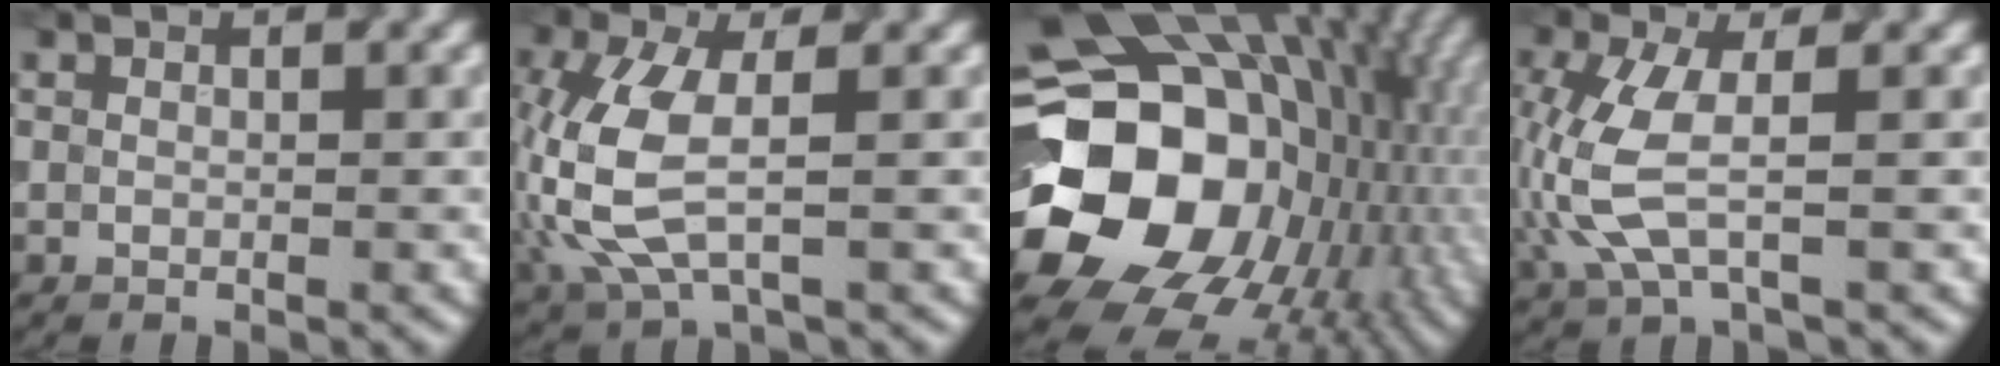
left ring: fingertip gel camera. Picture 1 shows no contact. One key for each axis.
{"total": 6.7, "fx": -0.2, "fy": 3.0, "fz": 6.0, "tx": -0.162, "ty": -0.002, "tz": -0.002}
{"total": 21.4, "fx": -0.2, "fy": 17.7, "fz": 12.1, "tx": -0.247, "ty": -0.033, "tz": 0.010}
{"total": 5.4, "fx": -0.7, "fy": 2.0, "fz": 4.9, "tx": -0.142, "ty": -0.004, "tz": -0.014}